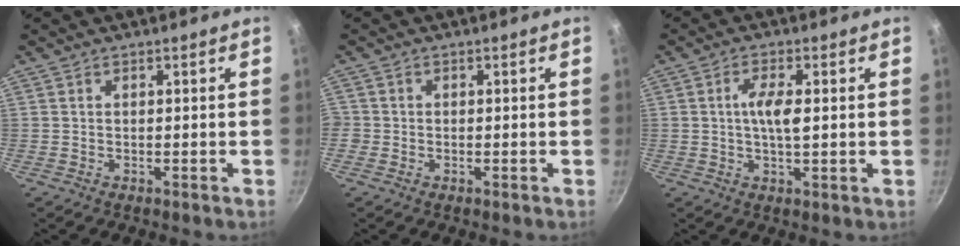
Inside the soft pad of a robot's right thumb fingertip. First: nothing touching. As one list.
[{"total": 1.4, "force": [-0.5, 1.3, 0.2], "torque": [-0.001, 0.003, -0.011]}, {"total": 5.4, "force": [0.6, 1.7, 5.1], "torque": [-0.096, 0.002, 0.007]}]